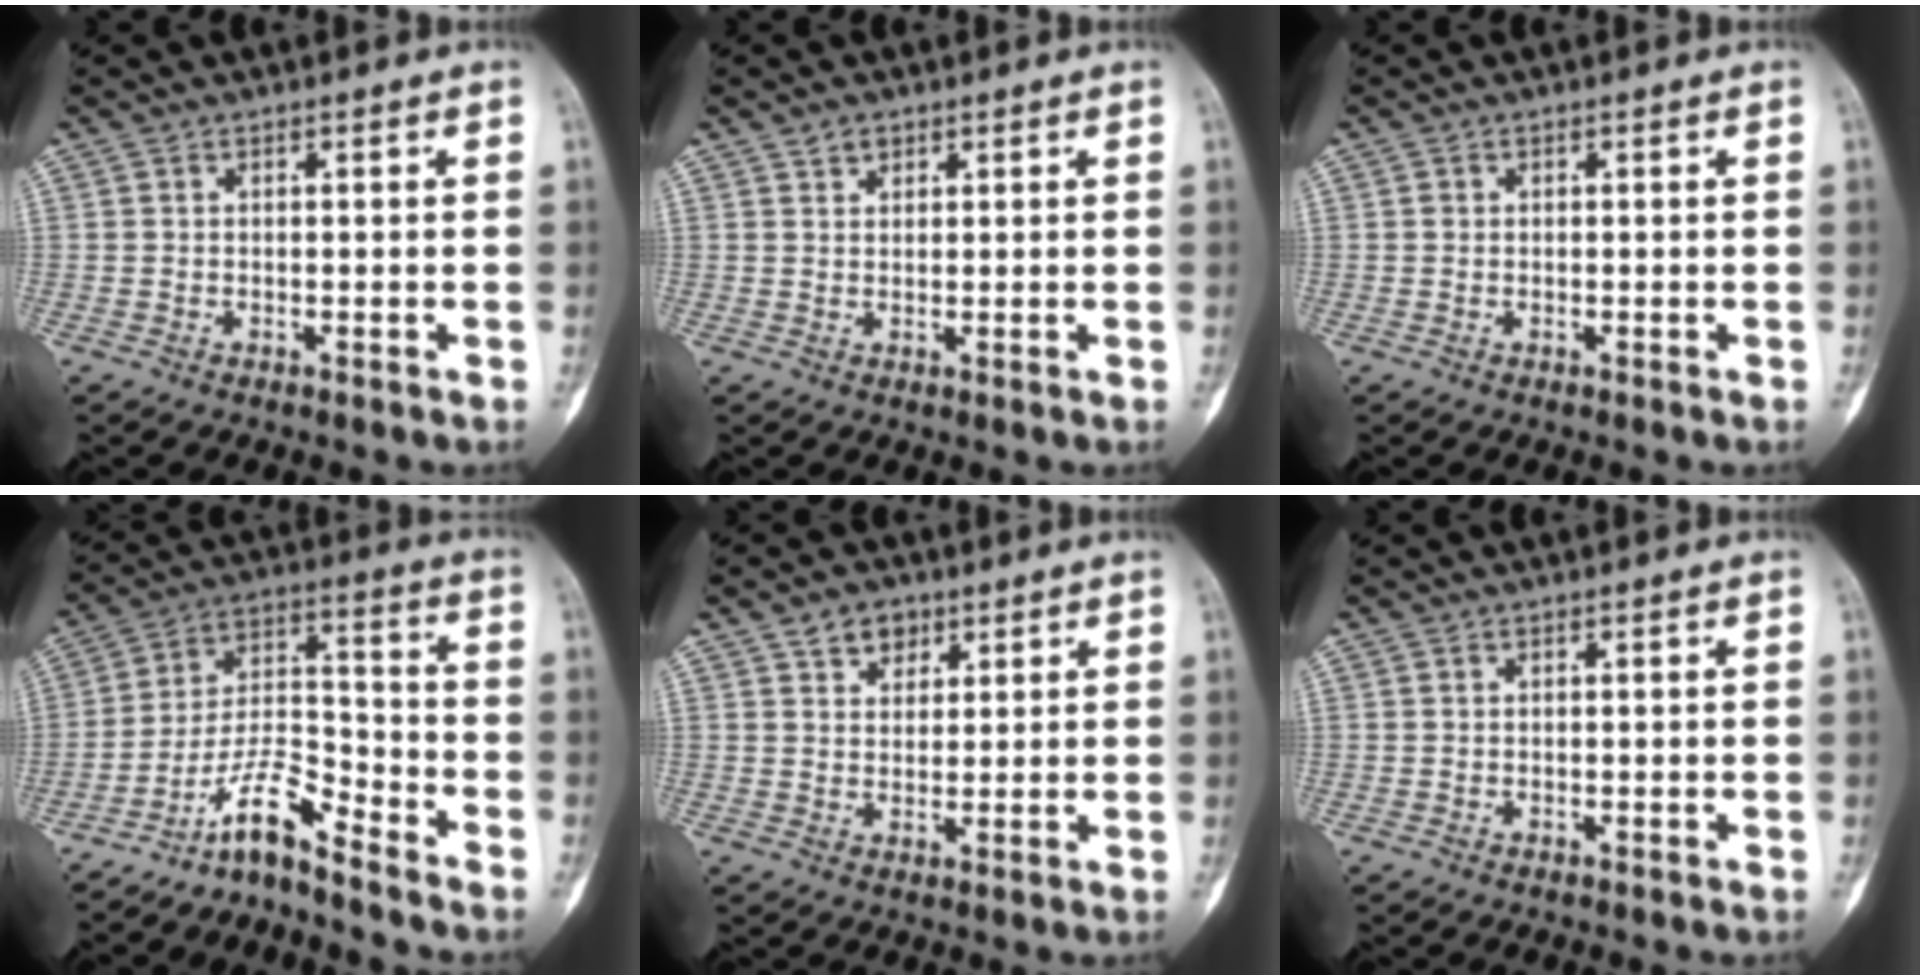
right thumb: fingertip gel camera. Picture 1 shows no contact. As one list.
[{"total": 1.8, "force": [1.2, 1.2, 0.5], "torque": [0.002, -0.007, 0.019]}, {"total": 0.6, "force": [0.1, 0.5, 0.2], "torque": [0.001, 0.003, 0.003]}, {"total": 8.8, "force": [-7.4, 1.4, 4.6], "torque": [-0.090, 0.085, -0.141]}, {"total": 4.6, "force": [2.7, 3.2, 1.8], "torque": [-0.006, -0.014, 0.044]}, {"total": 0.0}]